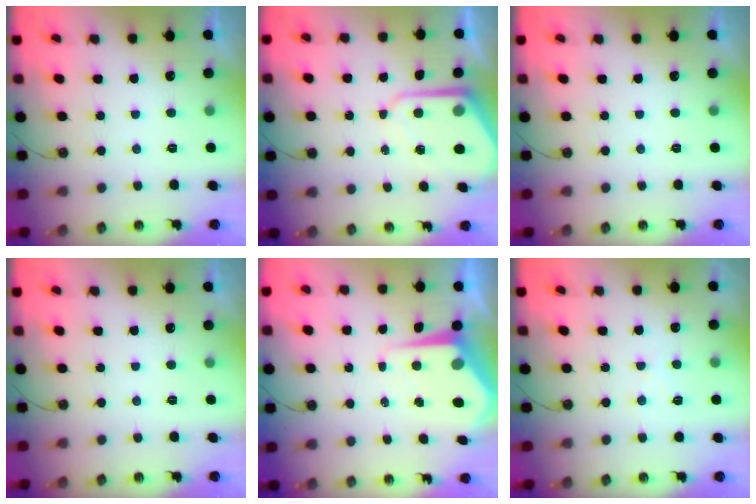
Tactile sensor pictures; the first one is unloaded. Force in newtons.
{"total": 9.2, "press": 9.1, "slide": 0.8}
{"total": 0.0}
{"total": 0.0}
{"total": 7.4, "press": 7.4, "slide": 0.6}
{"total": 4.6, "press": 4.6, "slide": 0.4}